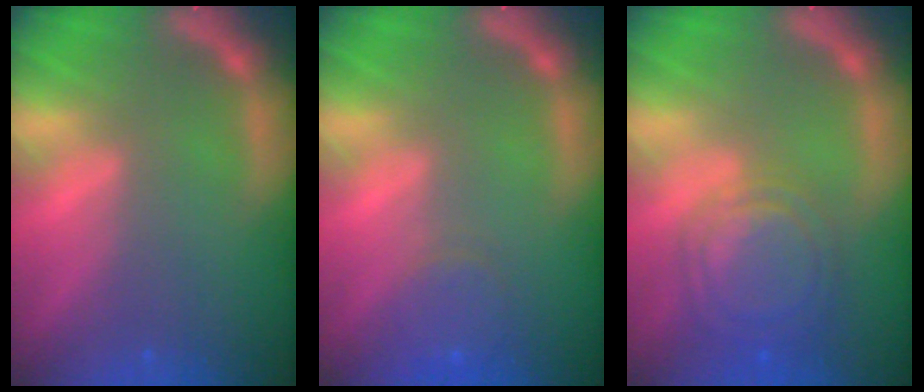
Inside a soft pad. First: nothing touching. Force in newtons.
{"total": 3.0}
{"total": 7.6}